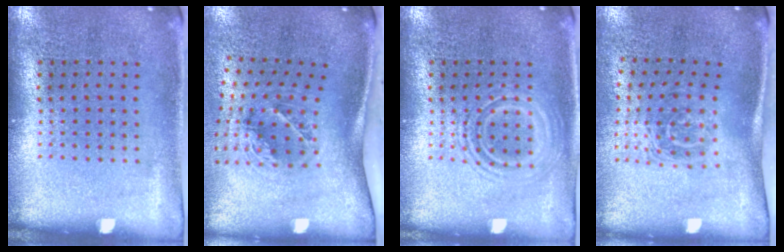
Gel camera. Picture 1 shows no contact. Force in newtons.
{"total": 1.9, "press": 1.2, "slide": 1.4}
{"total": 2.4, "press": 2.4, "slide": 0.4}
{"total": 1.7, "press": 1.1, "slide": 1.3}